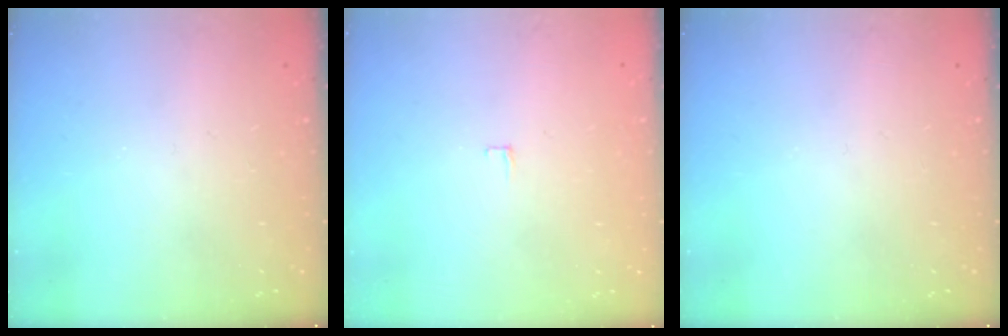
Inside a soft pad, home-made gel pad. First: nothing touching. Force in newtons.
{"total": 3.8, "press": 3.8, "slide": 0.3}
{"total": 0.0}